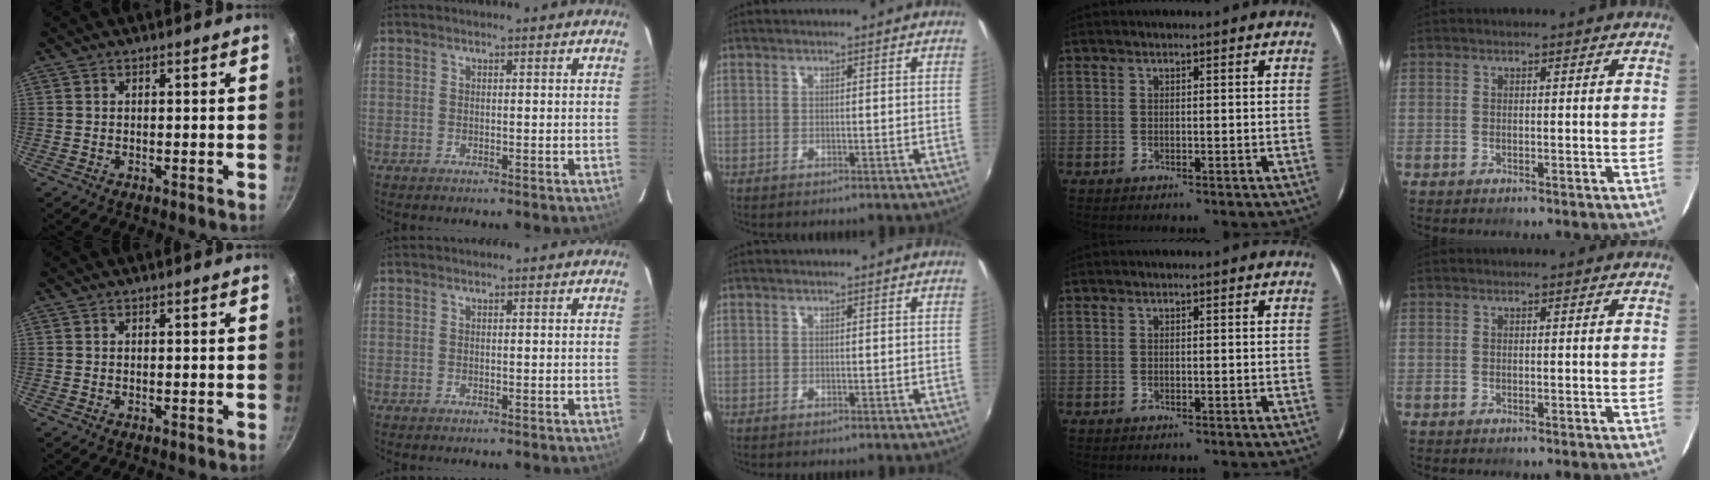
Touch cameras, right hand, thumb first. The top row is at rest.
{}